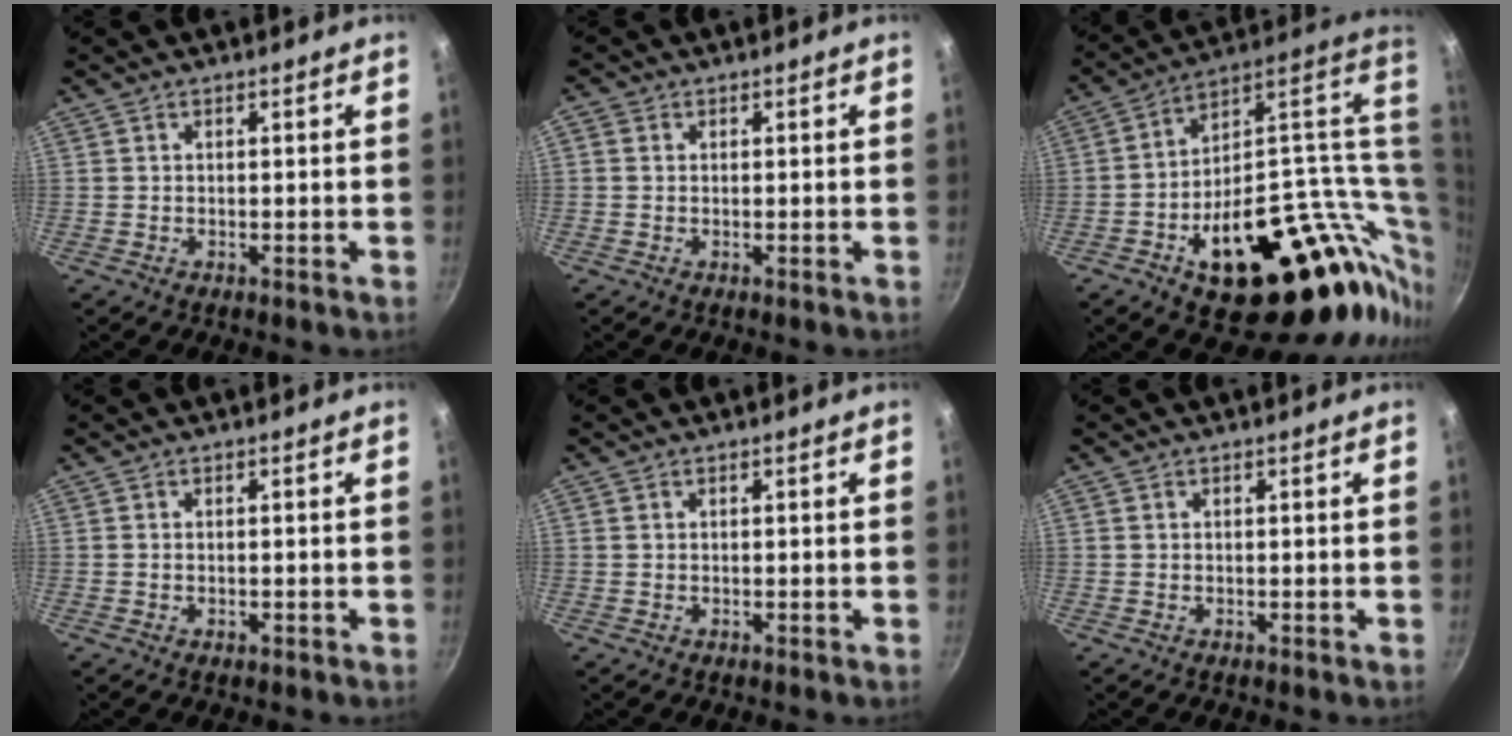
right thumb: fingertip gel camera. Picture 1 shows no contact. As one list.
[{"total": 1.1, "force": [0.1, 0.8, 0.7], "torque": [-0.021, 0.005, -0.002]}, {"total": 33.6, "force": [5.4, 17.4, 28.2], "torque": [-0.386, -0.003, 0.107]}, {"total": 0.7, "force": [-0.3, 0.3, 0.5], "torque": [-0.009, 0.002, -0.004]}, {"total": 0.0}, {"total": 0.0}]